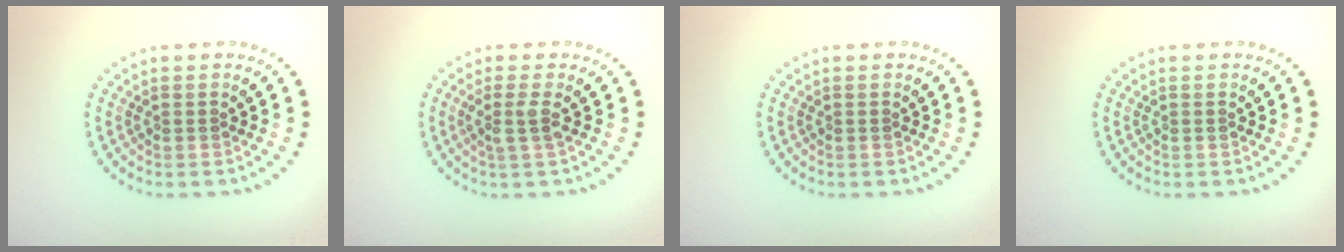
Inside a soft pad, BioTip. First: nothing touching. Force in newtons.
{"total": 1.8, "press": 1.2, "slide": 1.3}
{"total": 0.0}
{"total": 0.0}